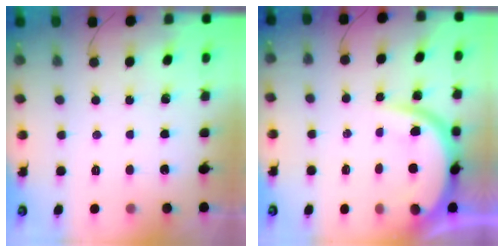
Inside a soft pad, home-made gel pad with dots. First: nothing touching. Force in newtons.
{"total": 9.6, "press": 9.6, "slide": 1.1}